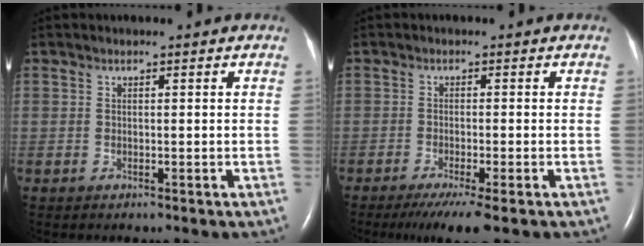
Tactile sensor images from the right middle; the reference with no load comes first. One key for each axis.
{"total": 5.8, "fx": -3.9, "fy": 0.1, "fz": 4.3, "tx": -0.067, "ty": -0.015, "tz": -0.064}